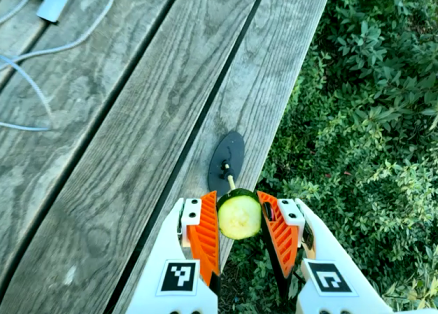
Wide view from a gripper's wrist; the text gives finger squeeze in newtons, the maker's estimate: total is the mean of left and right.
{"total": 9.1, "left": 9.1, "right": 9.1}